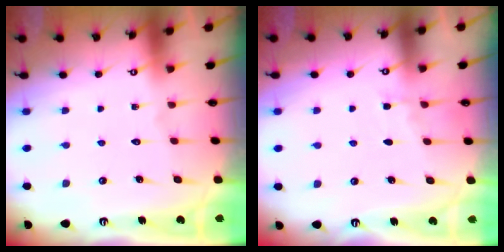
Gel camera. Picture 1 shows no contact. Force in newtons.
{"total": 4.0, "press": 3.9, "slide": 0.4}